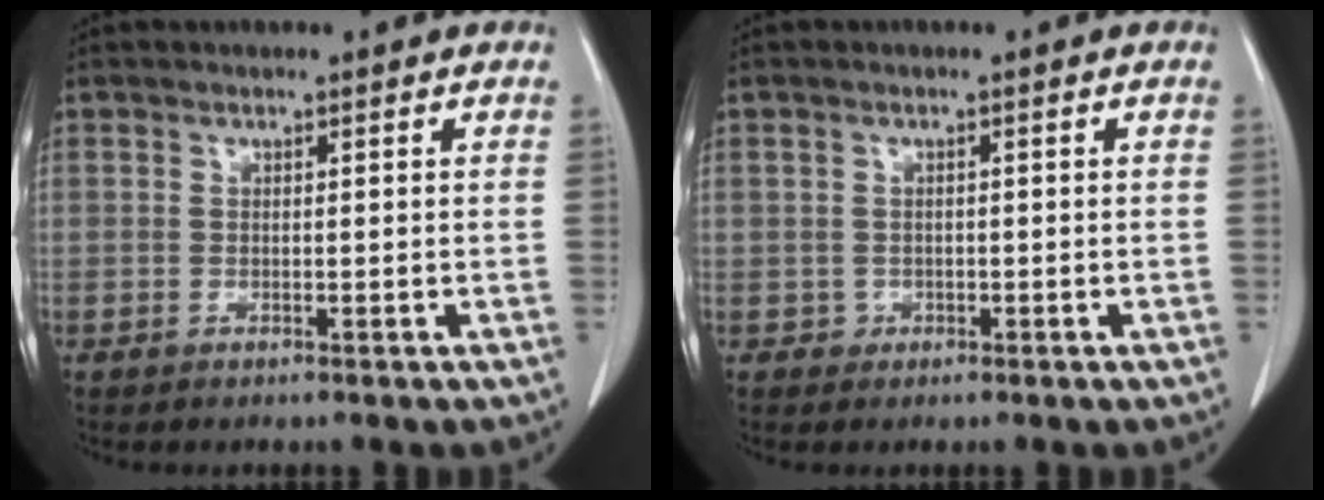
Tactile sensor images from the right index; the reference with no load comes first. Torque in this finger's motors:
{"motor_torque": [-0.29, -0.06, -0.62, -0.21]}